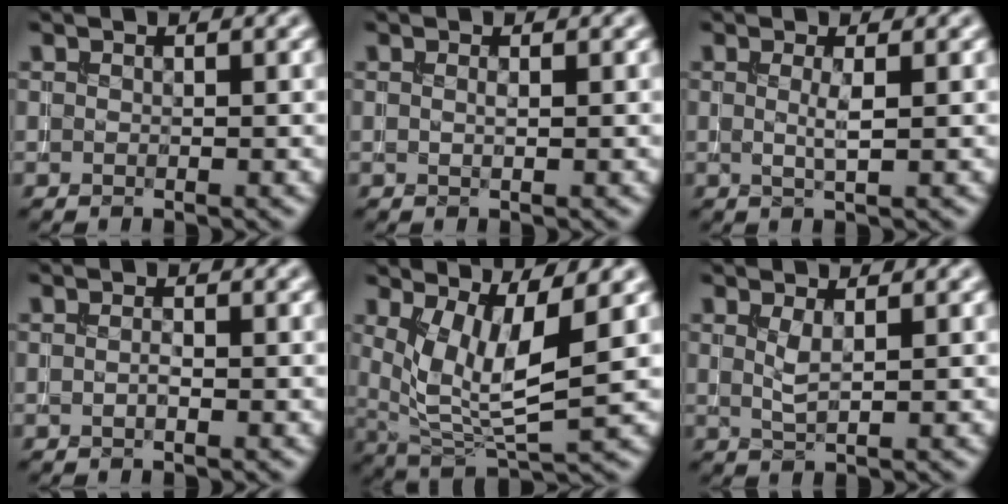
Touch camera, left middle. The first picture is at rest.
{"total": 0.5, "force": [0.1, 0.1, 0.5], "torque": [-0.010, 0.001, 0.001]}
{"total": 1.6, "force": [0.2, 0.3, 1.6], "torque": [-0.031, -0.003, 0.001]}
{"total": 0.7, "force": [-0.2, 0.2, 0.7], "torque": [-0.014, -0.001, -0.004]}
{"total": 6.7, "force": [2.0, 2.3, 6.0], "torque": [-0.123, -0.017, 0.046]}
{"total": 1.6, "force": [0.6, 0.4, 1.4], "torque": [-0.033, -0.005, 0.014]}